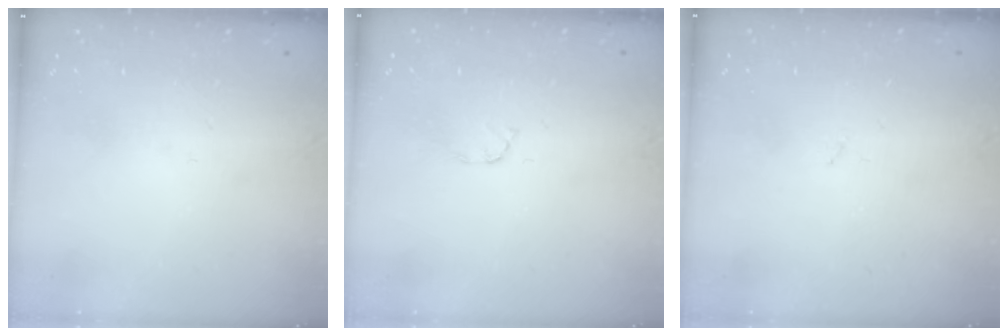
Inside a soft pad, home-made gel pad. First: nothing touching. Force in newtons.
{"total": 2.1, "press": 2.1, "slide": 0.3}
{"total": 2.8, "press": 2.8, "slide": 0.4}